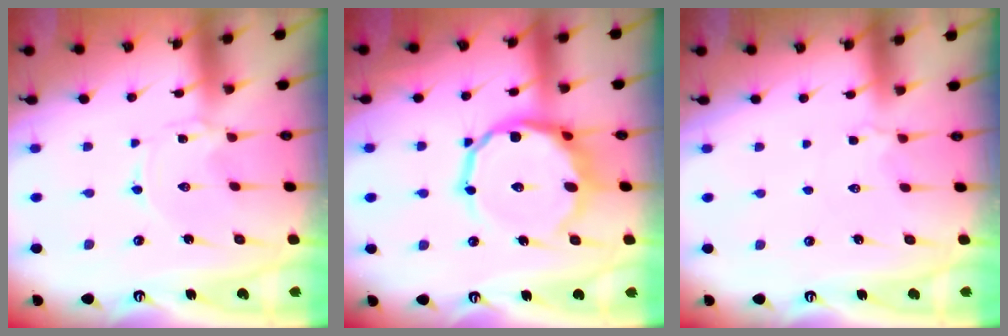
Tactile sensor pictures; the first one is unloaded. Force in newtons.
{"total": 12.9, "press": 12.4, "slide": 3.4}
{"total": 1.3, "press": 1.2, "slide": 0.5}